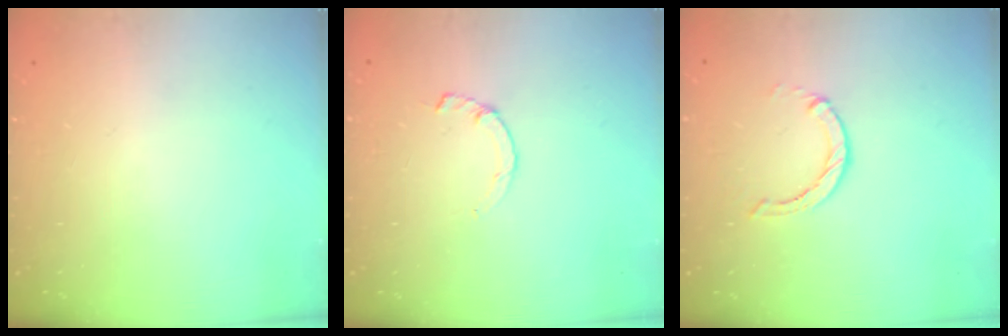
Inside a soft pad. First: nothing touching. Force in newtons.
{"total": 2.2, "press": 2.2, "slide": 0.2}
{"total": 0.6, "press": 0.6, "slide": 0.2}